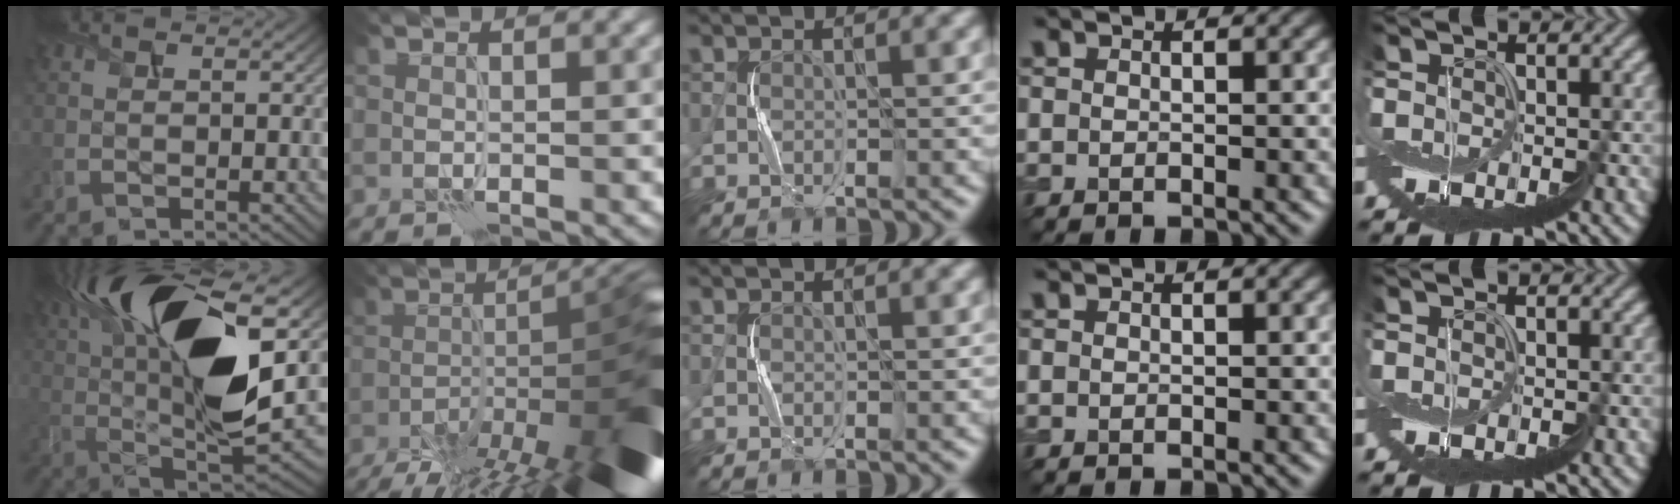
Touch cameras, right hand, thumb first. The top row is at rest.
{"thumb": {"total": 18.5, "force": [4.9, 6.7, 16.6], "torque": [-0.299, 0.029, 0.071]}, "index": {"total": 16.2, "force": [-7.5, 5.5, 13.2], "torque": [-0.172, -0.006, -0.115]}}